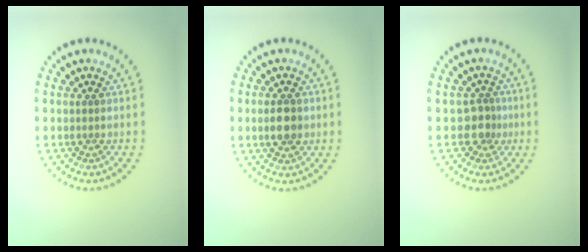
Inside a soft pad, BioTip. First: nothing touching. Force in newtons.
{"total": 3.2, "press": 3.2, "slide": 0.1}
{"total": 2.2, "press": 1.7, "slide": 1.3}